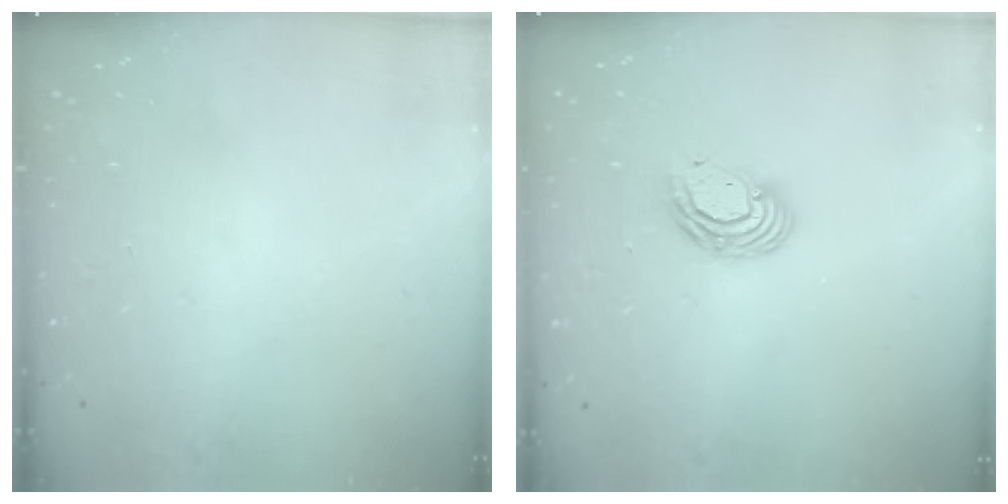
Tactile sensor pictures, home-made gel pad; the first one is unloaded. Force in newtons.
{"total": 7.8, "press": 7.7, "slide": 1.2}